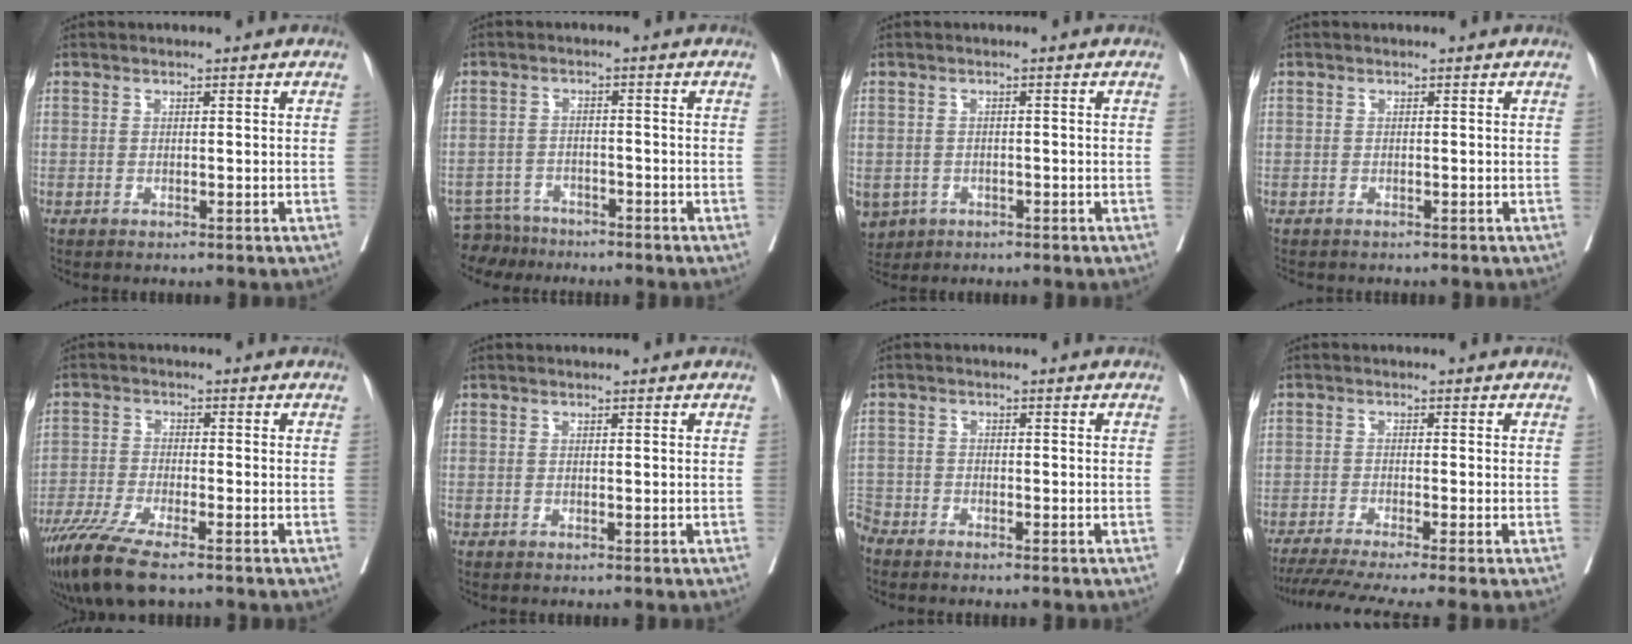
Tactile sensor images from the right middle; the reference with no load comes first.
{"total": 5.0, "force": [-4.7, 1.6, -0.5], "torque": [0.011, -0.004, -0.083]}
{"total": 6.7, "force": [-3.2, 5.5, 2.1], "torque": [-0.057, -0.001, -0.045]}
{"total": 1.9, "force": [-1.3, 1.3, 0.1], "torque": [-0.012, 0.004, -0.021]}
{"total": 10.0, "force": [-7.4, 1.4, 6.6], "torque": [-0.115, -0.024, -0.128]}
{"total": 0.0}
{"total": 3.5, "force": [-3.4, 0.6, 0.5], "torque": [-0.004, -0.008, -0.070]}
{"total": 11.0, "force": [-8.9, -0.9, 6.3], "torque": [-0.082, -0.025, -0.140]}